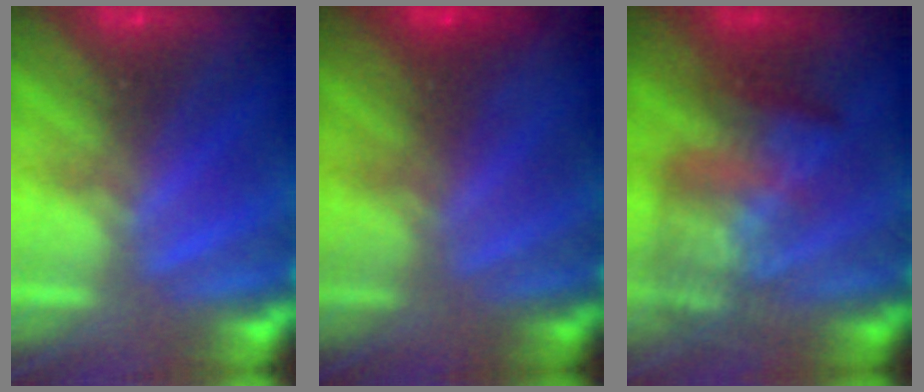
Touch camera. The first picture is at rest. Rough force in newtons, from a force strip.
{"total": 1.2}
{"total": 3.8}